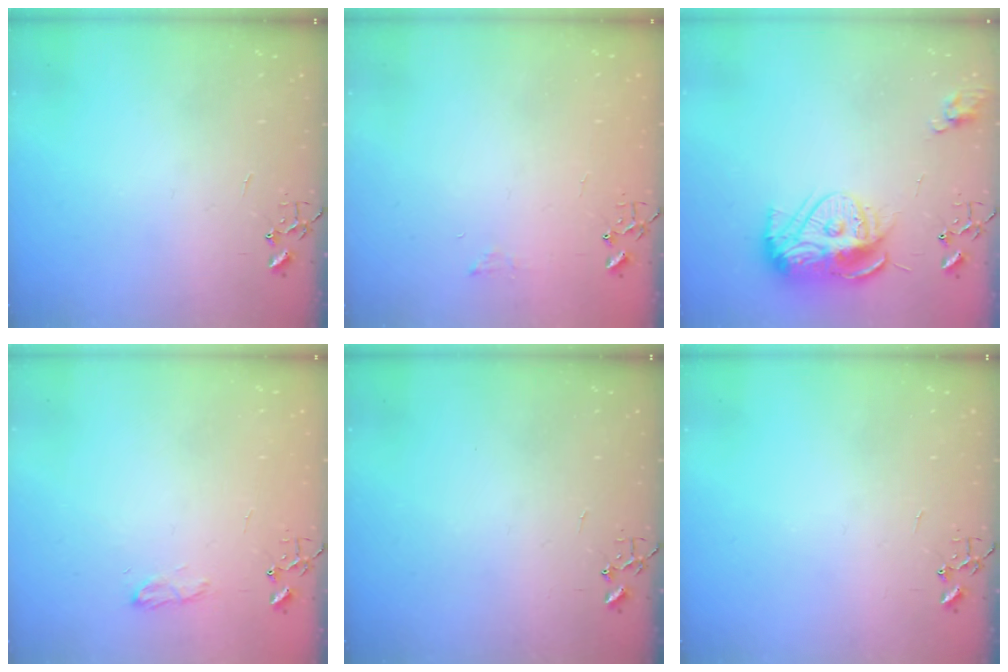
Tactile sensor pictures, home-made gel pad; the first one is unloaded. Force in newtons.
{"total": 6.3, "press": 6.3, "slide": 0.7}
{"total": 13.5, "press": 13.4, "slide": 1.1}
{"total": 7.9, "press": 7.8, "slide": 0.9}
{"total": 0.0}
{"total": 0.0}